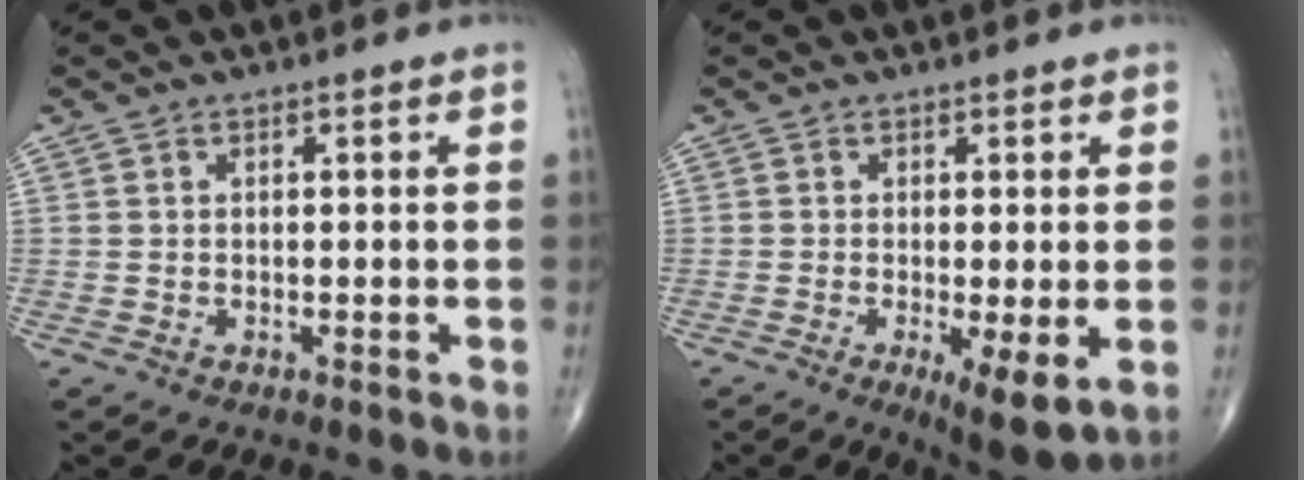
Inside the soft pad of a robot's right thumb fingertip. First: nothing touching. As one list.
[{"total": 6.4, "force": [-1.5, 1.6, 6.0], "torque": [-0.102, -0.022, -0.025]}]